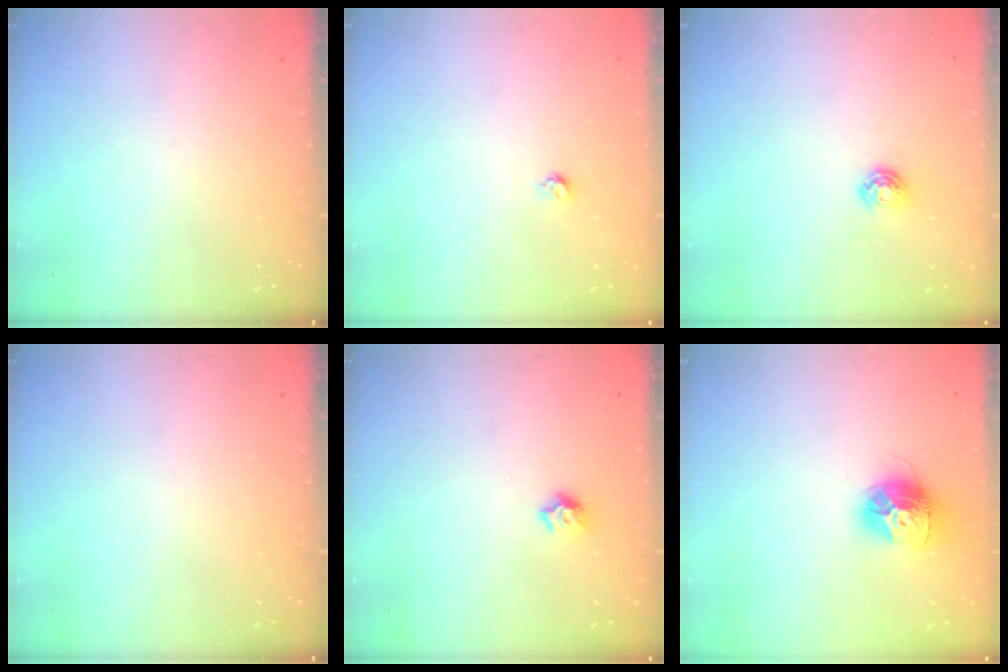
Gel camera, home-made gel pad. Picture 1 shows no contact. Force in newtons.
{"total": 3.4, "press": 3.4, "slide": 0.2}
{"total": 5.0, "press": 5.0, "slide": 0.6}
{"total": 0.0}
{"total": 6.7, "press": 6.7, "slide": 0.8}
{"total": 12.7, "press": 12.7, "slide": 1.0}